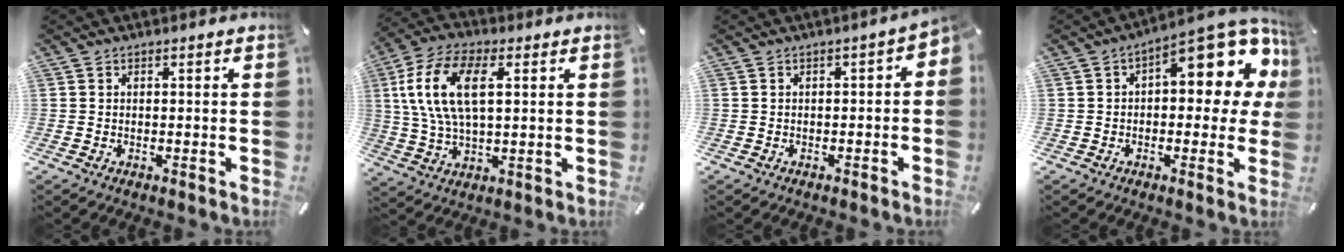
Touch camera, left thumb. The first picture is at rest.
{"total": 13.9, "force": [3.9, 6.8, 11.4], "torque": [-0.259, 0.001, 0.066]}
{"total": 2.5, "force": [-1.0, 1.3, 2.0], "torque": [-0.027, 0.007, -0.020]}
{"total": 14.9, "force": [6.0, 6.8, 11.9], "torque": [-0.140, -0.050, 0.095]}